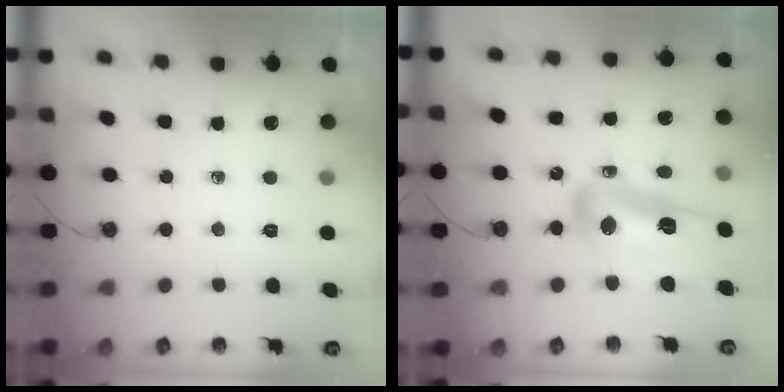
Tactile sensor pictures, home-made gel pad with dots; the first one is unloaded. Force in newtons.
{"total": 28.0, "press": 22.4, "slide": 16.7}